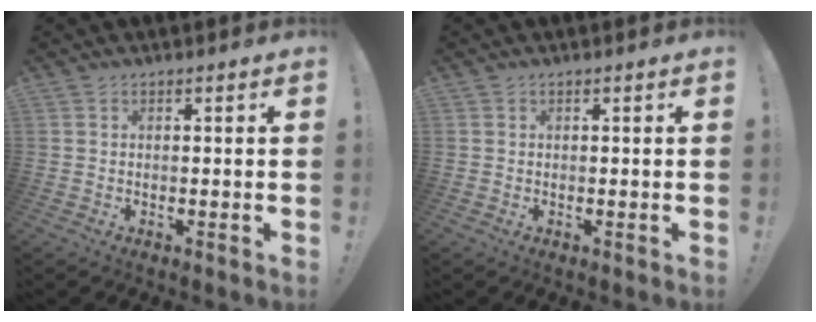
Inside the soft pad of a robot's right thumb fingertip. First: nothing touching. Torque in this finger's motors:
{"motor_torque": [0.03, -0.19, -0.07, 0.15, -0.05]}